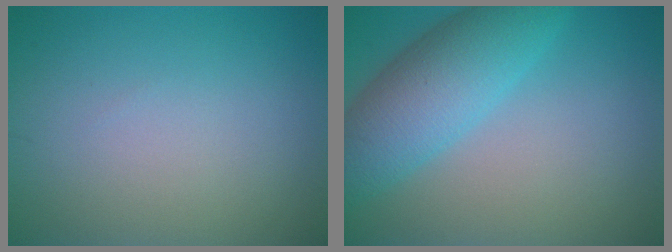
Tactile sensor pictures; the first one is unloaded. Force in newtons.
{"total": 7.0, "press": 7.0, "slide": 0.3}